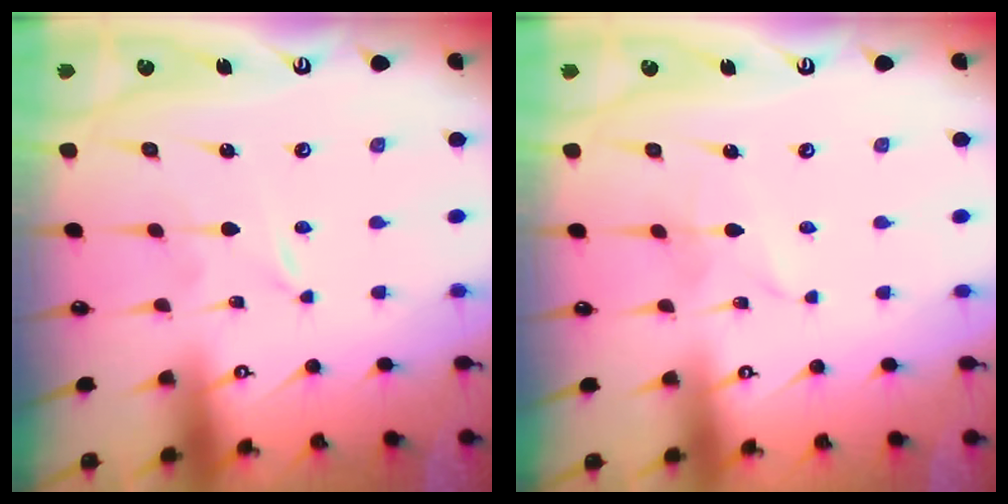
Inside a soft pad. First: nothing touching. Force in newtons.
{"total": 1.7, "press": 1.7, "slide": 0.1}